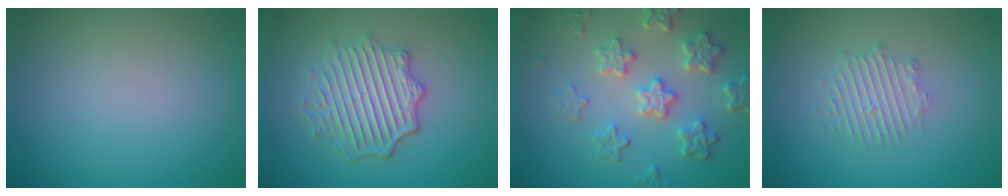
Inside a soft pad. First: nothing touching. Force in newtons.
{"total": 5.0, "press": 4.1, "slide": 2.8}
{"total": 5.4, "press": 4.3, "slide": 3.2}
{"total": 2.4, "press": 2.4, "slide": 0.3}